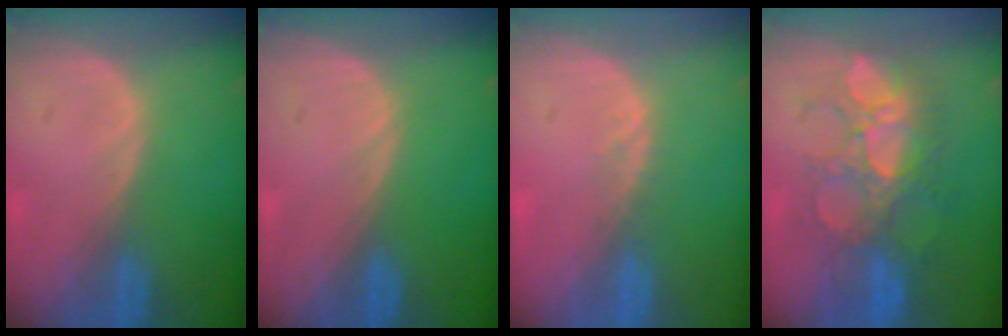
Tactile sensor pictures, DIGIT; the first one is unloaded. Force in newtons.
{"total": 0.0}
{"total": 1.3, "press": 1.2, "slide": 0.6}
{"total": 9.1, "press": 8.9, "slide": 1.8}